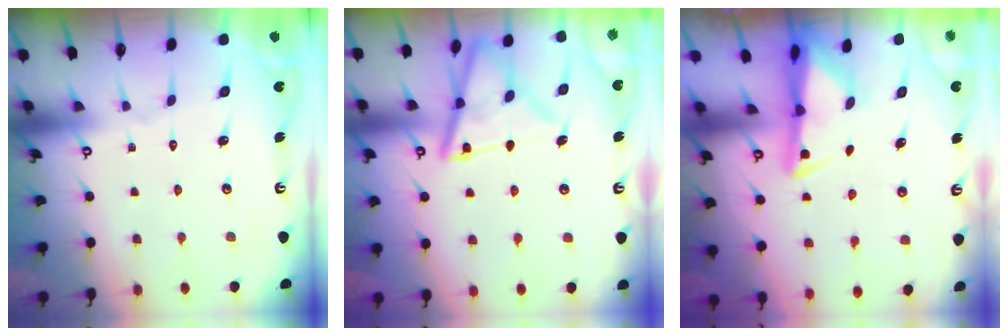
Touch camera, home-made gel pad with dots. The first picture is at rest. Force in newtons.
{"total": 15.1, "press": 15.0, "slide": 1.6}
{"total": 2.9, "press": 2.9, "slide": 0.4}